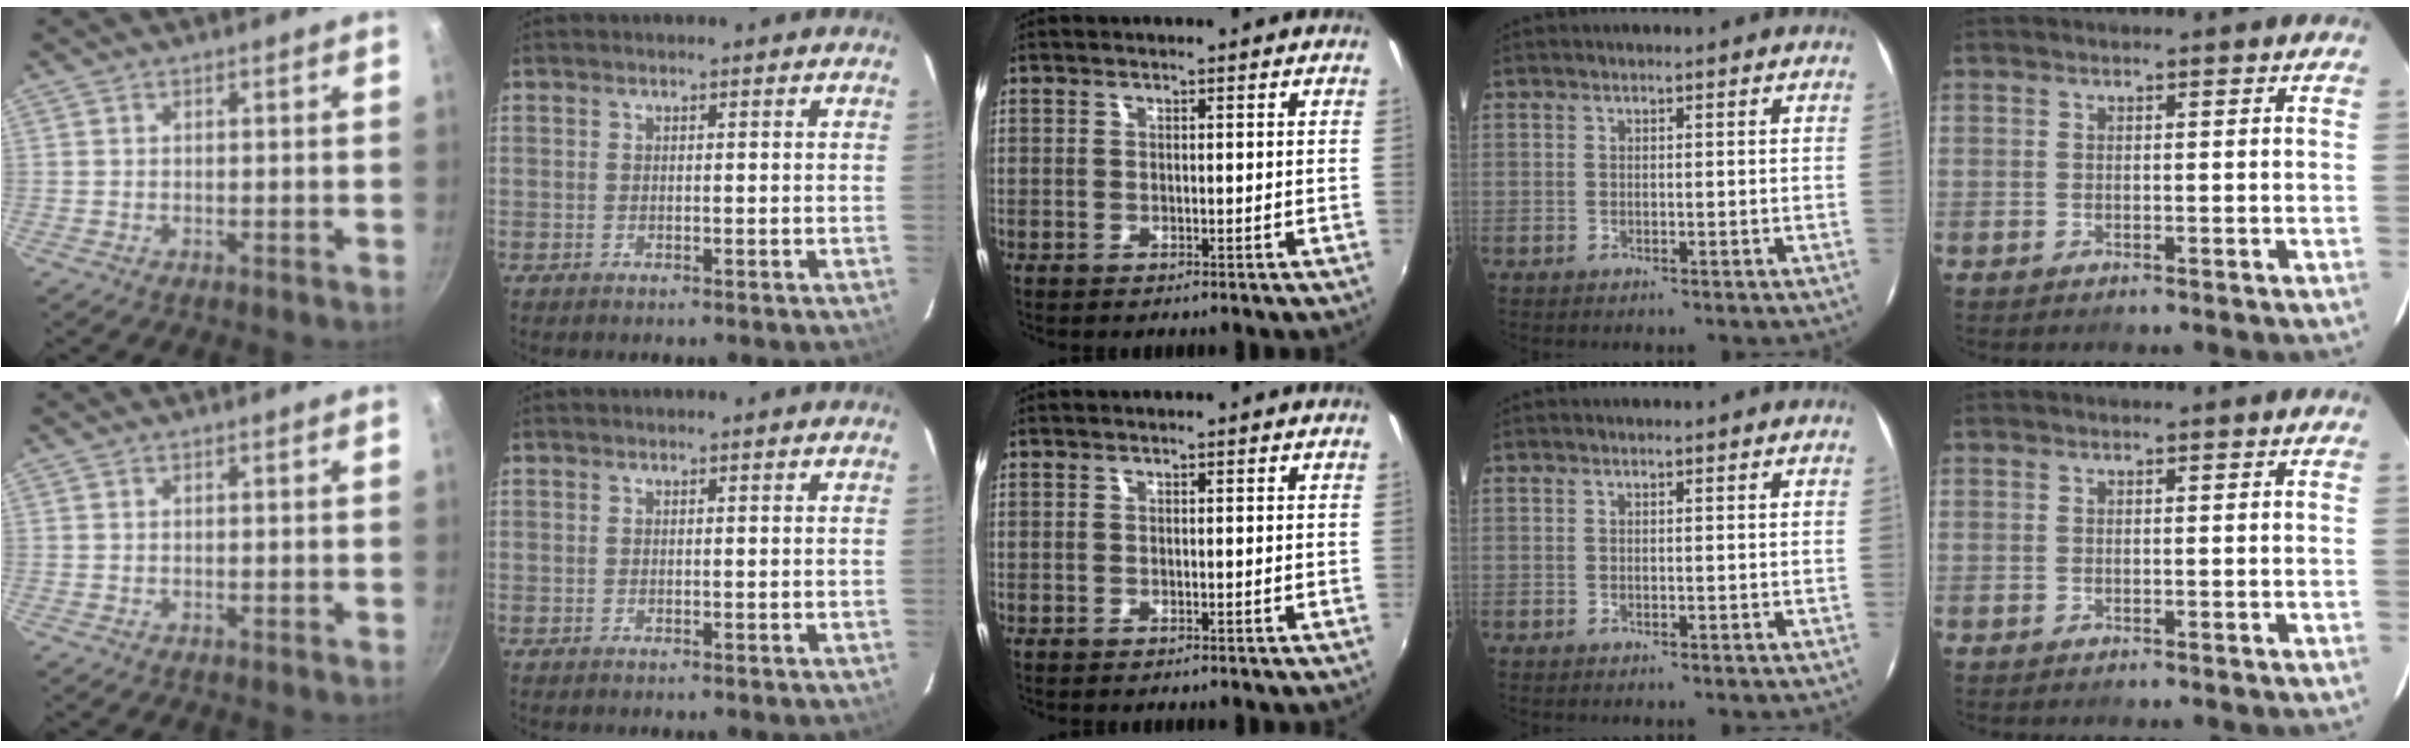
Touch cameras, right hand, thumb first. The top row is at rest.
{}